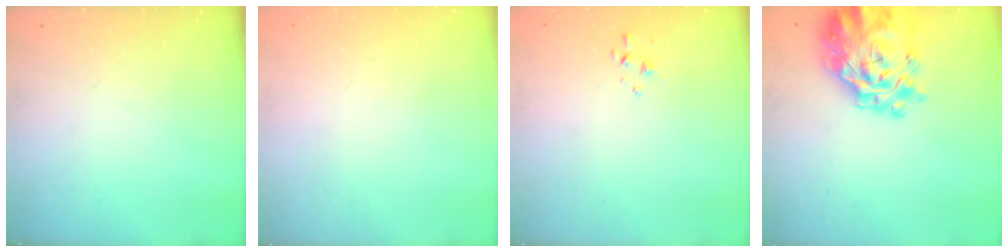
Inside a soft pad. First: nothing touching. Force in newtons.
{"total": 1.6, "press": 1.6, "slide": 0.1}
{"total": 1.7, "press": 1.7, "slide": 0.4}
{"total": 12.3, "press": 11.5, "slide": 4.5}